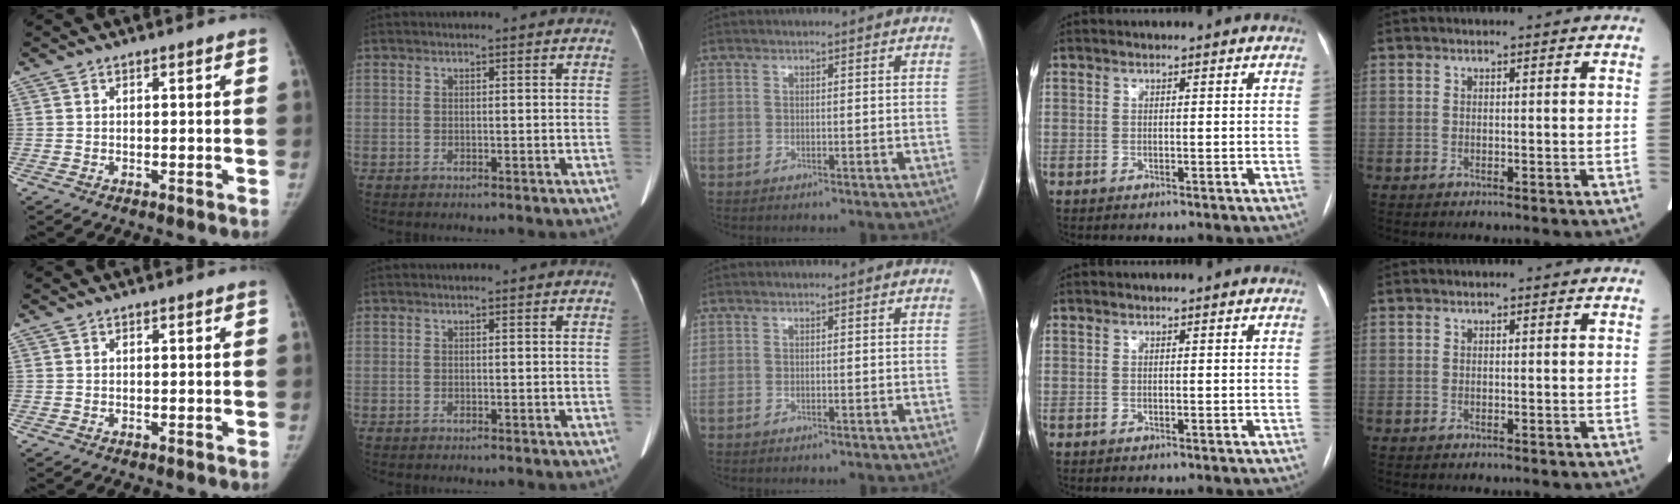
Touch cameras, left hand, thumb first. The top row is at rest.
{}